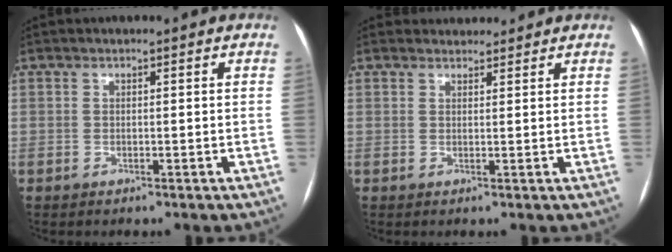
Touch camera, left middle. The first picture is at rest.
{"total": 2.9, "force": [2.8, 1.0, -0.1], "torque": [0.003, 0.018, 0.037]}